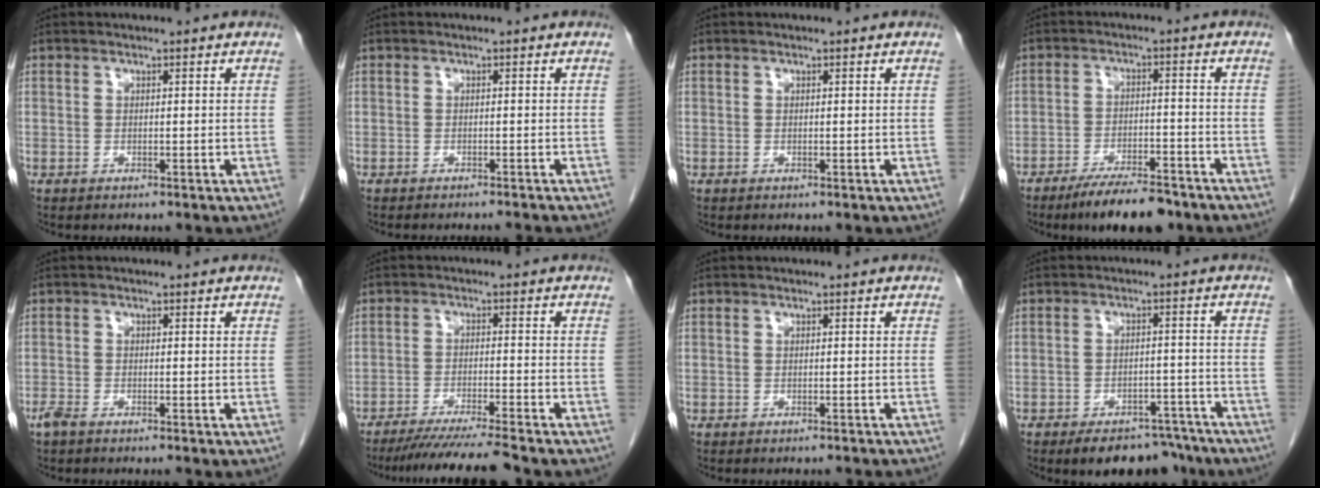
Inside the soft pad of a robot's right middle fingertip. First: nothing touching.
{"total": 4.1, "force": [-4.0, -0.4, 1.1], "torque": [-0.009, -0.008, -0.047]}
{"total": 0.0}
{"total": 9.2, "force": [-7.3, 2.4, 5.1], "torque": [-0.076, -0.011, -0.121]}
{"total": 2.5, "force": [-2.1, 0.5, 1.3], "torque": [-0.025, -0.005, -0.034]}
{"total": 9.7, "force": [-8.6, -1.5, 4.3], "torque": [-0.049, -0.029, -0.140]}
{"total": 5.1, "force": [-4.8, 0.6, 1.6], "torque": [-0.019, -0.012, -0.051]}
{"total": 9.8, "force": [-8.1, 4.5, 3.5], "torque": [-0.028, 0.013, -0.110]}